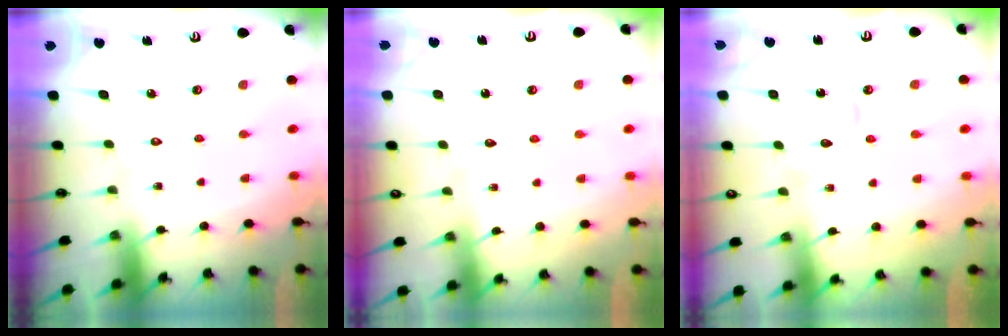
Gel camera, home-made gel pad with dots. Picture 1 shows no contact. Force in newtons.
{"total": 3.0, "press": 3.0, "slide": 0.3}
{"total": 5.3, "press": 5.2, "slide": 0.7}